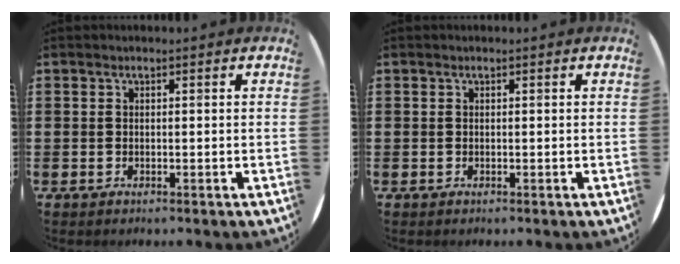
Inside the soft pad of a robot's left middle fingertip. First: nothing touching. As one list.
[{"total": 0.0}]